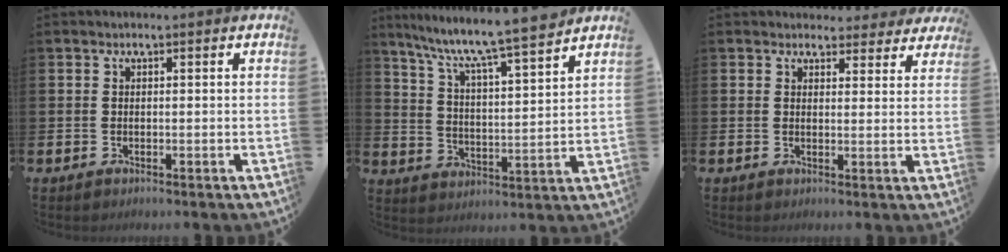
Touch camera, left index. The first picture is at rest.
{"total": 8.5, "force": [7.9, 0.0, 3.2], "torque": [-0.089, -0.063, 0.132]}
{"total": 3.2, "force": [2.9, 1.4, 0.1], "torque": [0.007, -0.019, 0.049]}